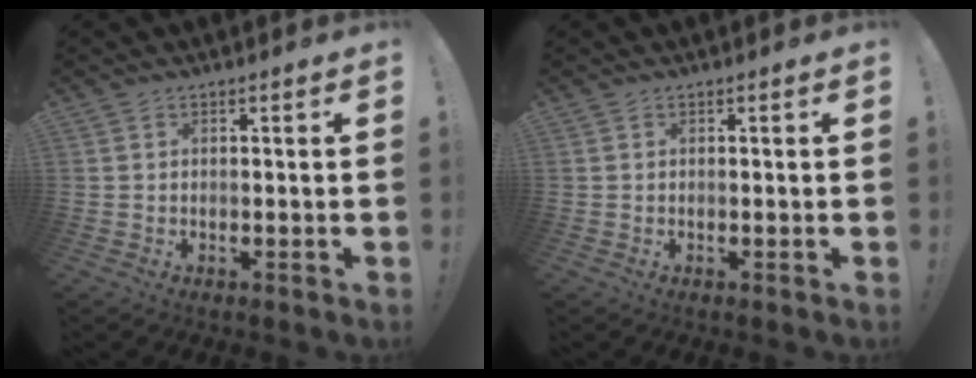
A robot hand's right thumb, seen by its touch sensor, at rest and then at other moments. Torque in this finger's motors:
{"motor_torque": [0.00, 0.00, 0.01, -0.01, 0.00]}